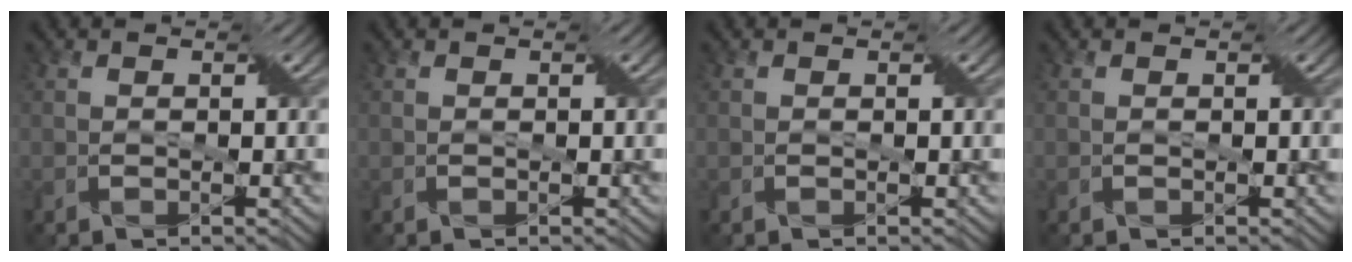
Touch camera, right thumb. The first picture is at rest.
{"total": 0.0}
{"total": 0.0}
{"total": 0.0}